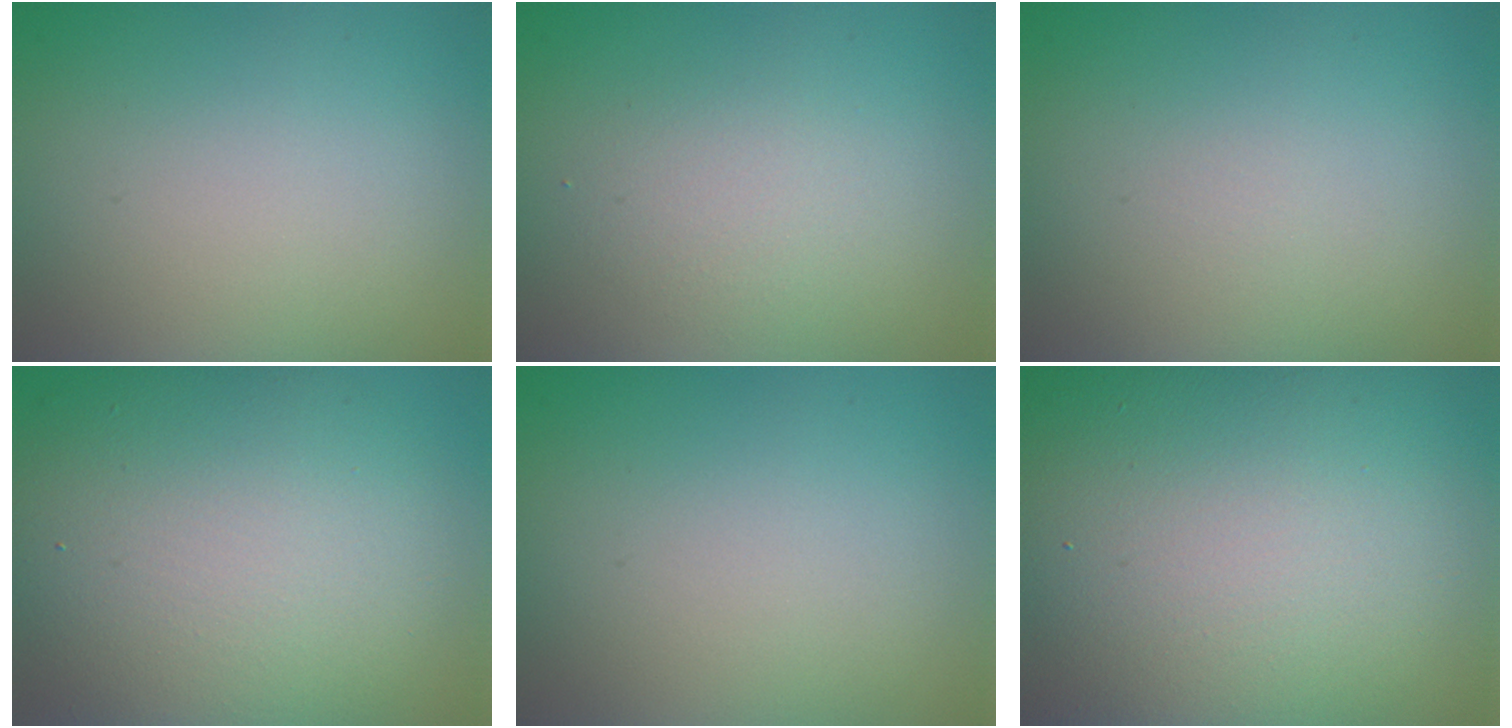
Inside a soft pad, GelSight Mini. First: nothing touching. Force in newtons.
{"total": 1.9, "press": 1.9, "slide": 0.1}
{"total": 0.0}
{"total": 10.6, "press": 10.6, "slide": 0.6}
{"total": 0.0}
{"total": 19.8, "press": 19.8, "slide": 1.2}